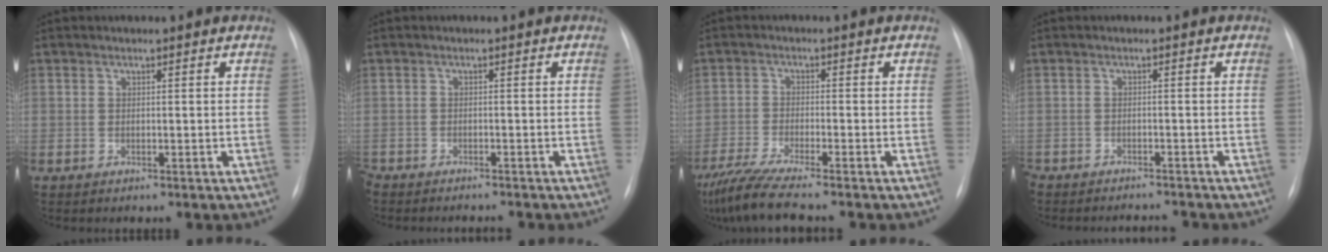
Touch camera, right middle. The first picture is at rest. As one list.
[{"total": 5.1, "force": [-4.9, 0.8, 1.2], "torque": [-0.010, -0.008, -0.073]}, {"total": 8.3, "force": [-7.1, -0.9, 4.4], "torque": [-0.077, -0.028, -0.122]}, {"total": 4.6, "force": [-4.6, 0.4, 0.3], "torque": [0.001, -0.006, -0.068]}]